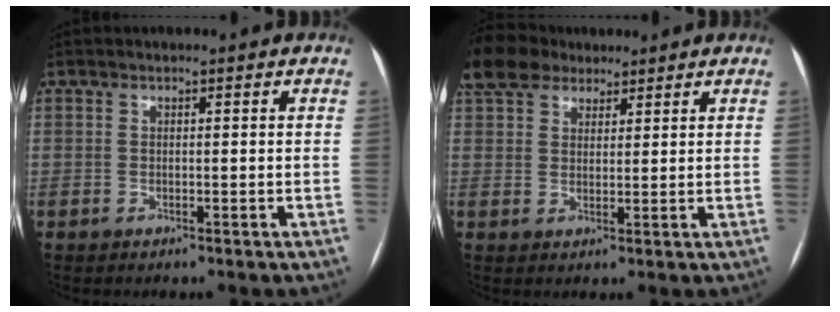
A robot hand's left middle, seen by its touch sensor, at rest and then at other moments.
{"total": 9.1, "force": [7.1, 4.9, 3.0], "torque": [-0.065, 0.036, 0.133]}